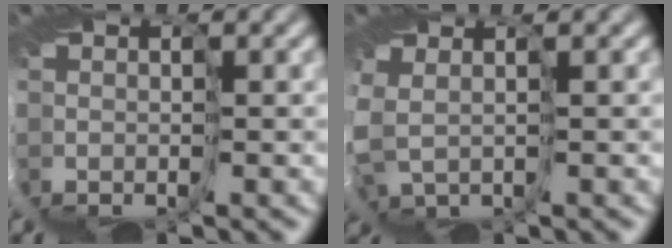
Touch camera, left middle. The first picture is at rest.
{"total": 4.2, "force": [0.3, 3.1, 2.7], "torque": [-0.098, -0.011, 0.022]}